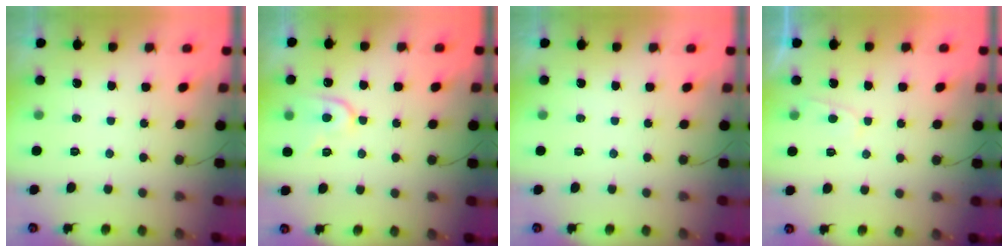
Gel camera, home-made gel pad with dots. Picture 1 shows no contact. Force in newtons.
{"total": 9.8, "press": 9.8, "slide": 0.7}
{"total": 0.0}
{"total": 2.9, "press": 2.9, "slide": 0.4}